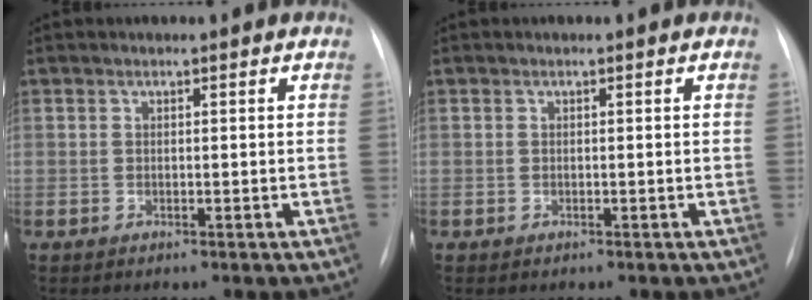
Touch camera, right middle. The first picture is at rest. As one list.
[{"total": 0.0}]